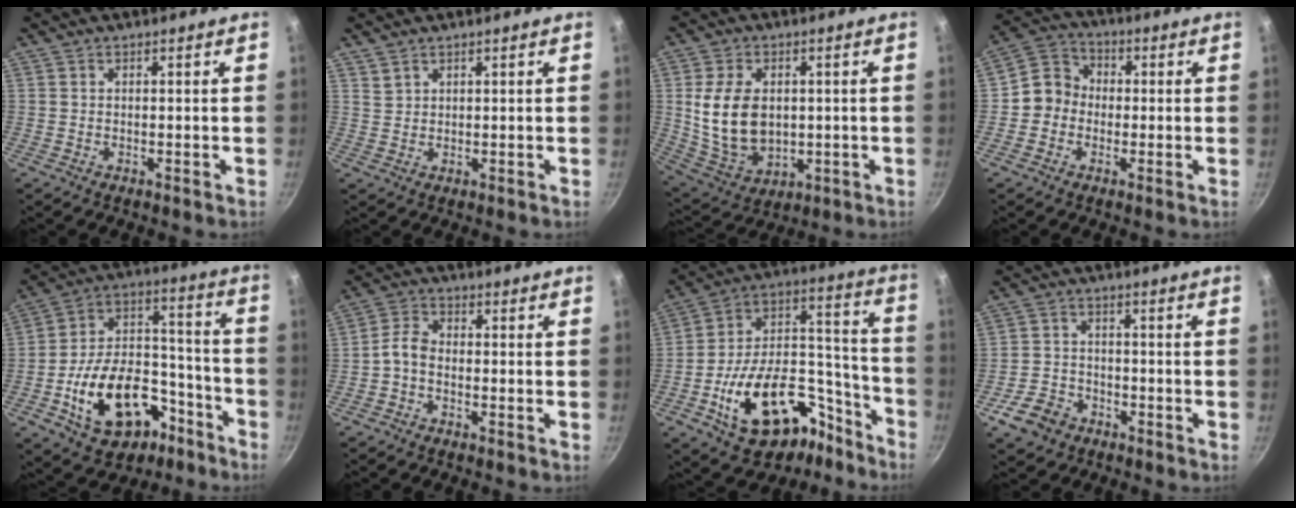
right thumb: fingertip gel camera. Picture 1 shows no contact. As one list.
[{"total": 1.7, "force": [1.4, 1.0, 0.4], "torque": [0.000, 0.000, 0.030]}, {"total": 13.7, "force": [0.8, 9.5, 9.8], "torque": [-0.166, -0.012, 0.032]}, {"total": 7.4, "force": [-0.7, 6.8, 2.9], "torque": [-0.019, 0.020, -0.036]}, {"total": 22.6, "force": [-10.2, 14.1, 14.4], "torque": [-0.196, 0.093, -0.145]}, {"total": 3.6, "force": [-1.5, 2.2, 2.4], "torque": [-0.055, 0.025, -0.040]}, {"total": 28.0, "force": [-14.4, 16.0, 17.9], "torque": [-0.224, 0.111, -0.215]}, {"total": 7.0, "force": [-3.9, 5.0, 2.8], "torque": [-0.045, 0.033, -0.074]}]